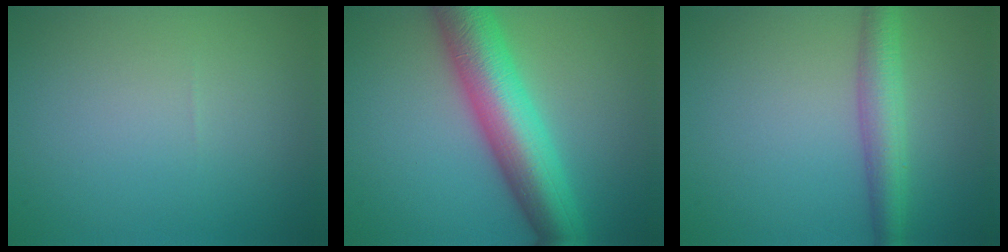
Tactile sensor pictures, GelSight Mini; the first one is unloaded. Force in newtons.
{"total": 9.6, "press": 9.6, "slide": 0.3}
{"total": 4.0, "press": 4.0, "slide": 0.1}